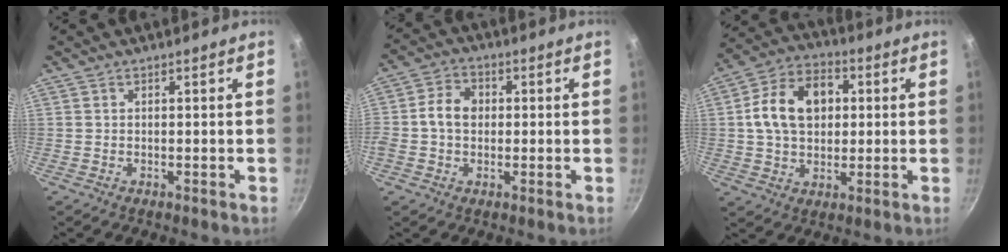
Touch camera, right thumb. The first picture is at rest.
{"total": 6.5, "force": [0.2, 5.2, 3.9], "torque": [-0.053, 0.013, -0.012]}
{"total": 14.1, "force": [2.2, 10.1, 9.6], "torque": [-0.138, 0.018, 0.026]}